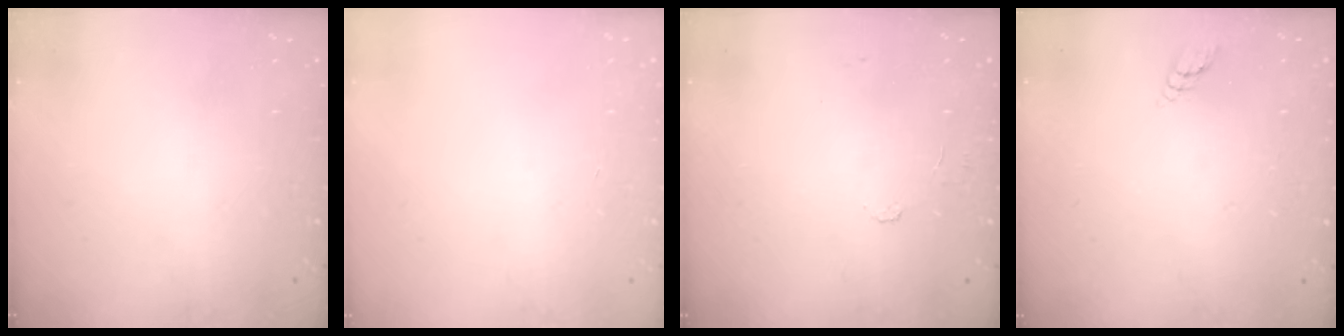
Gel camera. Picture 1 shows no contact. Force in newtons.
{"total": 0.0}
{"total": 4.1, "press": 4.1, "slide": 0.3}
{"total": 2.8, "press": 2.8, "slide": 0.3}